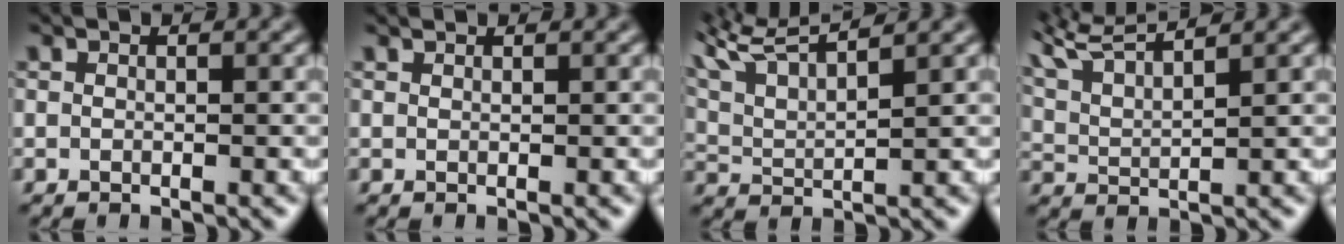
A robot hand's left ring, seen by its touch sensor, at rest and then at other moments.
{"total": 0.6, "force": [0.6, -0.1, -0.1], "torque": [0.000, -0.001, 0.010]}
{"total": 8.4, "force": [7.0, 1.5, 4.4], "torque": [-0.092, 0.029, 0.106]}
{"total": 7.6, "force": [6.4, 1.6, 3.8], "torque": [-0.077, 0.033, 0.090]}